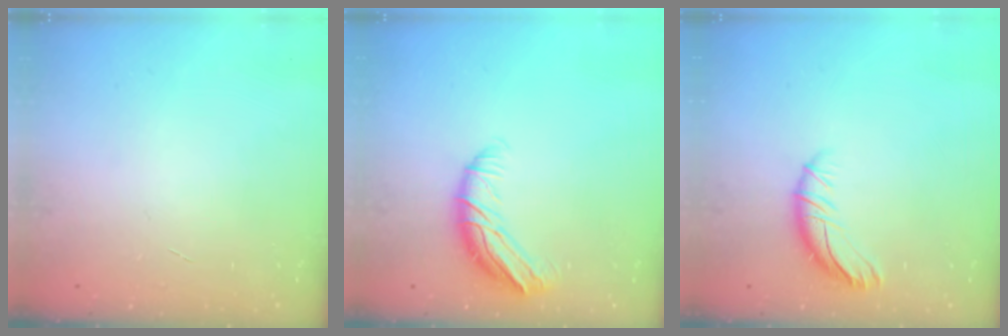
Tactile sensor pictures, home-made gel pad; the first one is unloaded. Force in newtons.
{"total": 10.3, "press": 10.2, "slide": 0.8}
{"total": 8.7, "press": 8.6, "slide": 0.6}